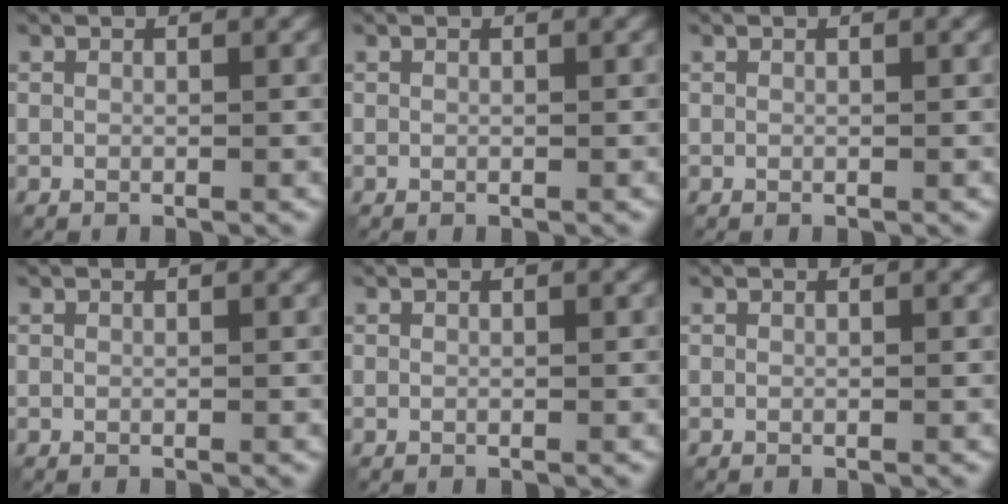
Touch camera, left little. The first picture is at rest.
{"total": 0.0}
{"total": 0.0}
{"total": 0.0}
{"total": 0.0}
{"total": 0.0}